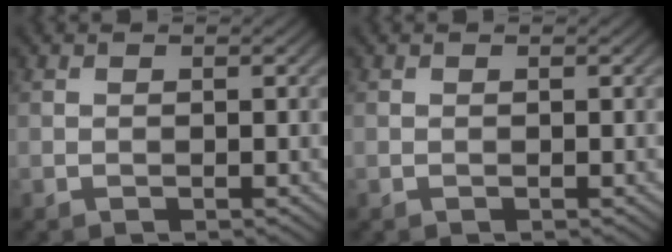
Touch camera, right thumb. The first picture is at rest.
{"total": 0.0}